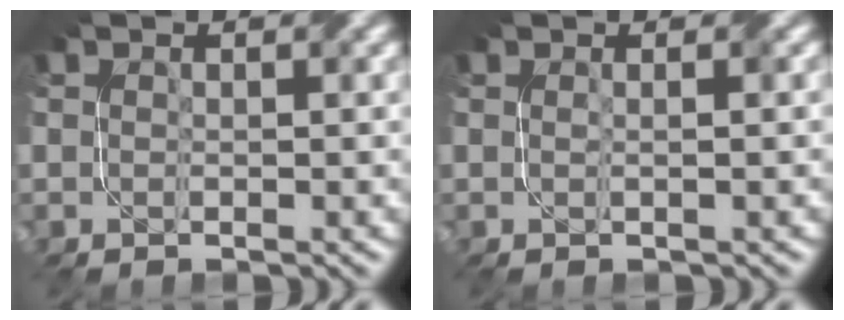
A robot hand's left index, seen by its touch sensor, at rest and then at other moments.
{"total": 1.1, "force": [0.1, 0.2, 1.1], "torque": [-0.017, 0.001, -0.008]}